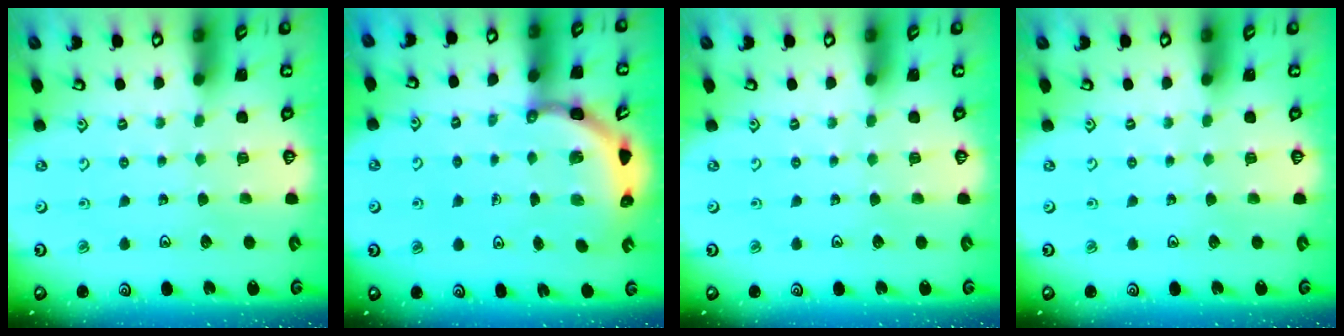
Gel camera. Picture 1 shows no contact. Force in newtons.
{"total": 4.0, "press": 3.8, "slide": 1.3}
{"total": 0.0}
{"total": 0.0}